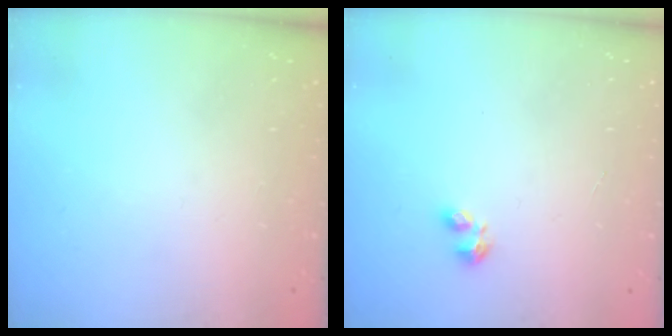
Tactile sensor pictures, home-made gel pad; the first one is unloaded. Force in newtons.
{"total": 1.5, "press": 1.5, "slide": 0.3}